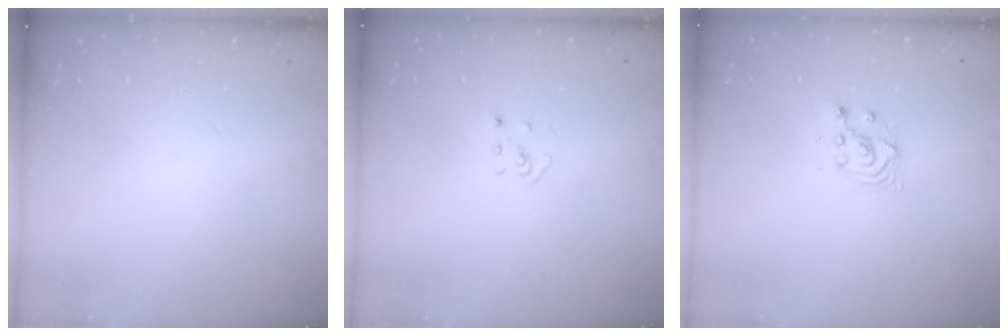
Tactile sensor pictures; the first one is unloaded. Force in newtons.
{"total": 2.5, "press": 2.4, "slide": 0.5}
{"total": 2.8, "press": 2.8, "slide": 0.1}